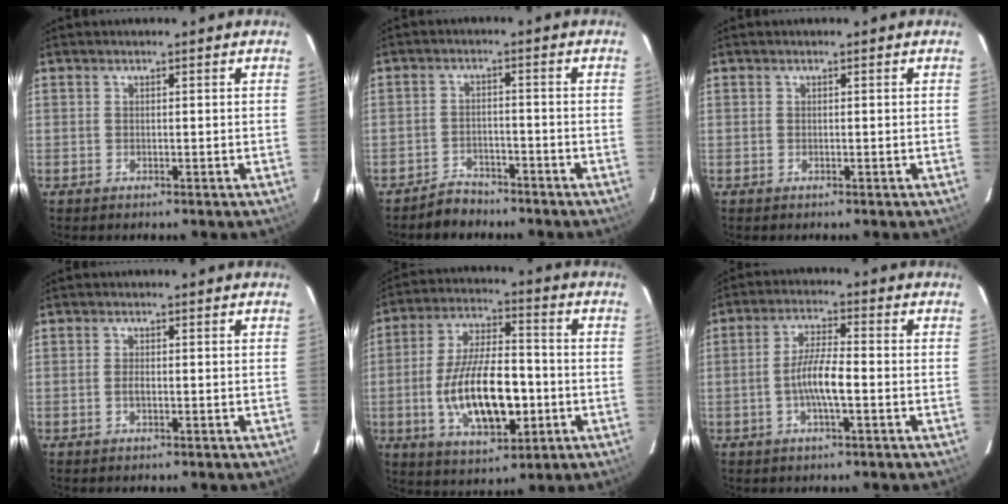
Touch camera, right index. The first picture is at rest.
{"total": 4.4, "force": [-3.9, 2.1, 0.4], "torque": [-0.024, 0.010, -0.063]}
{"total": 0.0}
{"total": 1.1, "force": [-0.3, 0.5, 1.0], "torque": [-0.021, 0.001, -0.006]}
{"total": 17.2, "force": [-3.7, 7.4, 15.0], "torque": [-0.292, -0.001, -0.052]}
{"total": 6.3, "force": [-1.7, 1.0, 6.0], "torque": [-0.118, 0.004, -0.033]}